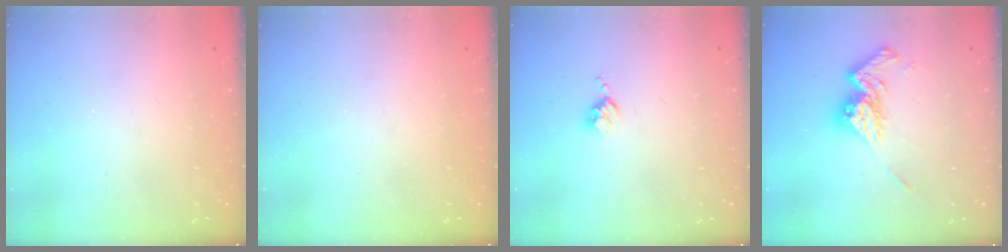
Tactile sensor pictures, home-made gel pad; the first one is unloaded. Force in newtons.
{"total": 0.0}
{"total": 3.5, "press": 3.5, "slide": 0.4}
{"total": 13.5, "press": 13.4, "slide": 1.2}